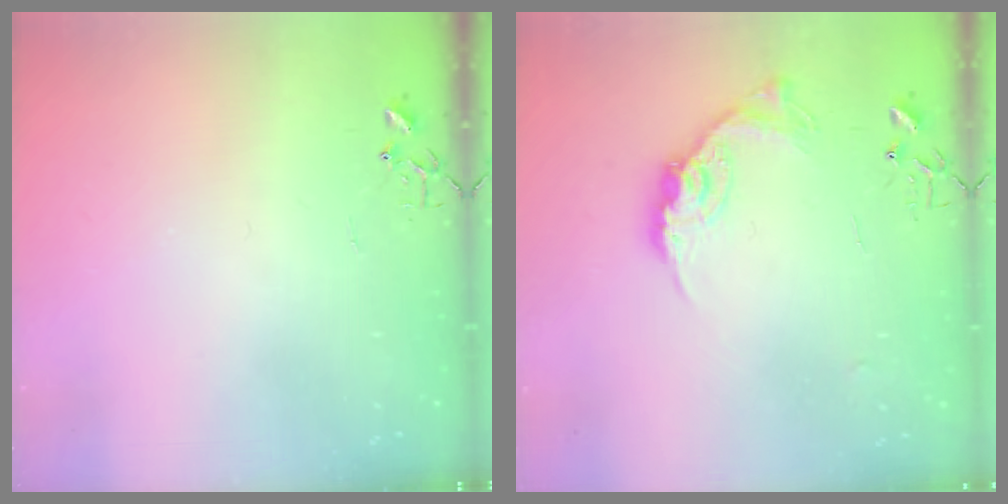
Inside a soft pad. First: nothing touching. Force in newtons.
{"total": 12.6, "press": 12.6, "slide": 0.5}